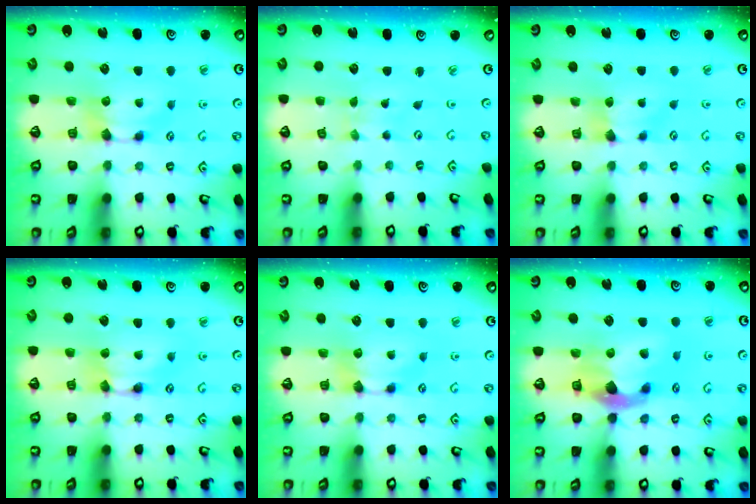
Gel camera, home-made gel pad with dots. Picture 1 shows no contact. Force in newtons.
{"total": 5.3, "press": 5.3, "slide": 0.2}
{"total": 0.6, "press": 0.2, "slide": 0.5}
{"total": 2.1, "press": 2.1, "slide": 0.2}
{"total": 0.0}
{"total": 5.5, "press": 5.2, "slide": 1.9}